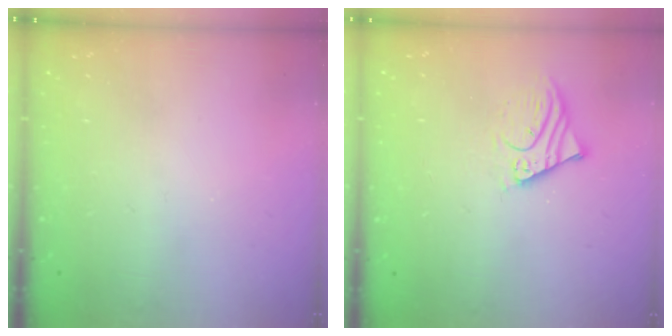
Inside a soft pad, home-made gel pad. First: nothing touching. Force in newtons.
{"total": 4.2, "press": 4.2, "slide": 0.3}